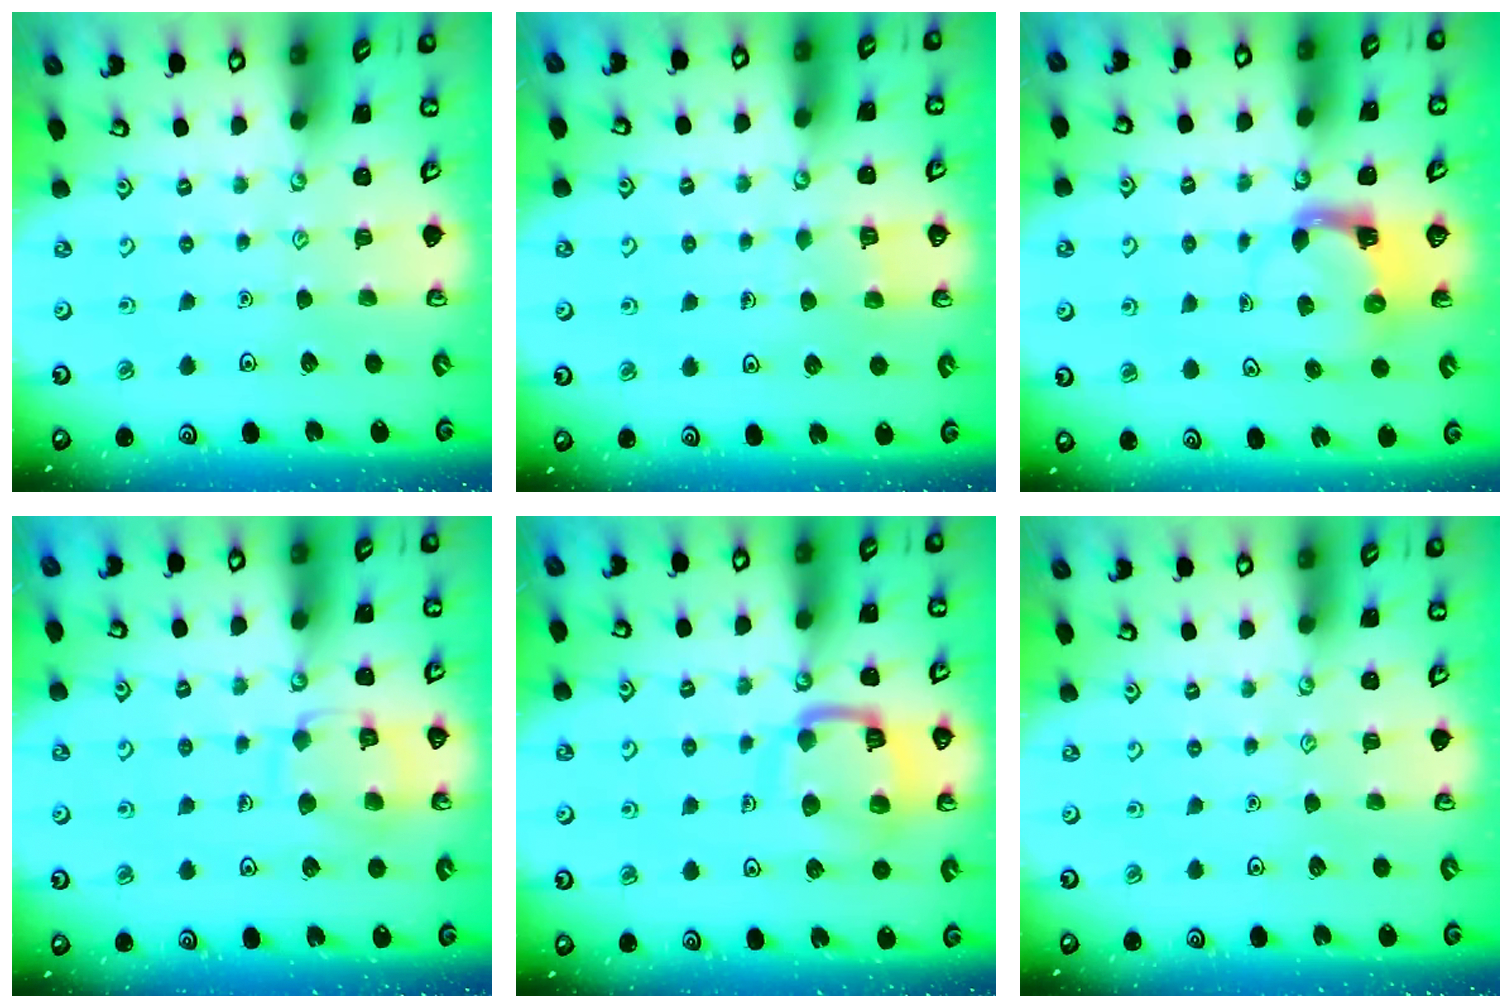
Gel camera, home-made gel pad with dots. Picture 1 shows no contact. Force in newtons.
{"total": 3.8, "press": 3.8, "slide": 0.4}
{"total": 3.7, "press": 3.7, "slide": 0.7}
{"total": 11.1, "press": 11.1, "slide": 0.8}
{"total": 13.2, "press": 13.1, "slide": 1.5}
{"total": 0.0}